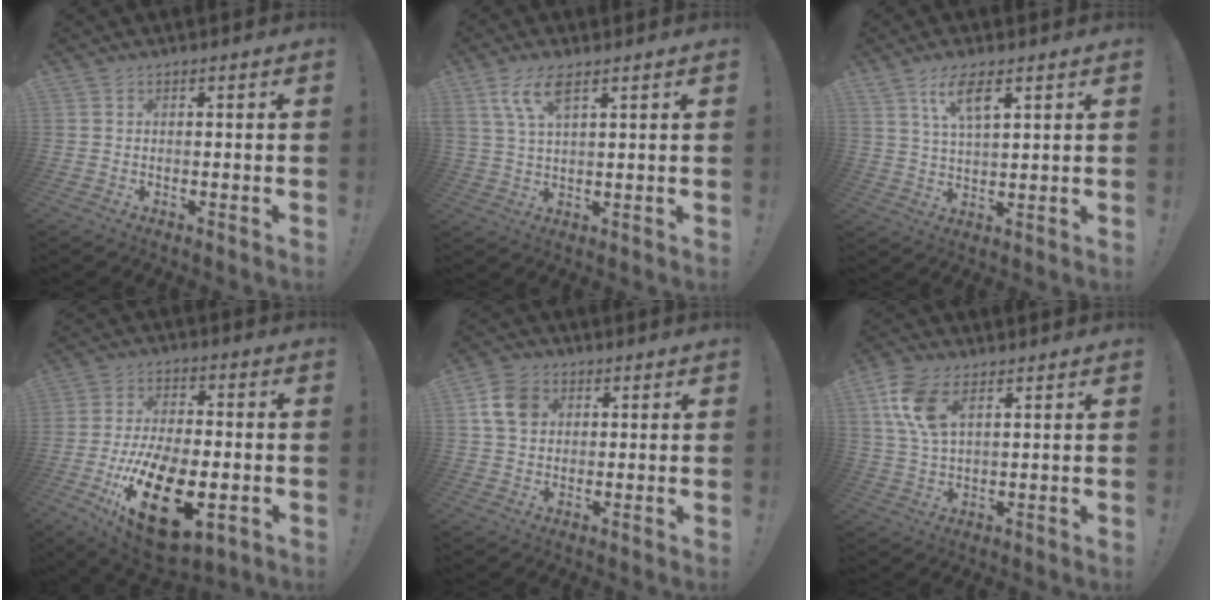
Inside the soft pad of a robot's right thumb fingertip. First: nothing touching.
{"total": 7.8, "force": [4.4, 2.5, 5.9], "torque": [-0.118, -0.007, 0.084]}
{"total": 8.0, "force": [4.6, 2.4, 6.1], "torque": [-0.103, -0.018, 0.078]}
{"total": 23.1, "force": [-7.7, 11.8, 18.4], "torque": [-0.315, 0.038, -0.111]}
{"total": 9.1, "force": [2.8, 7.2, 4.8], "torque": [-0.086, 0.007, 0.058]}
{"total": 10.7, "force": [4.9, 5.7, 7.6], "torque": [-0.156, -0.012, 0.090]}